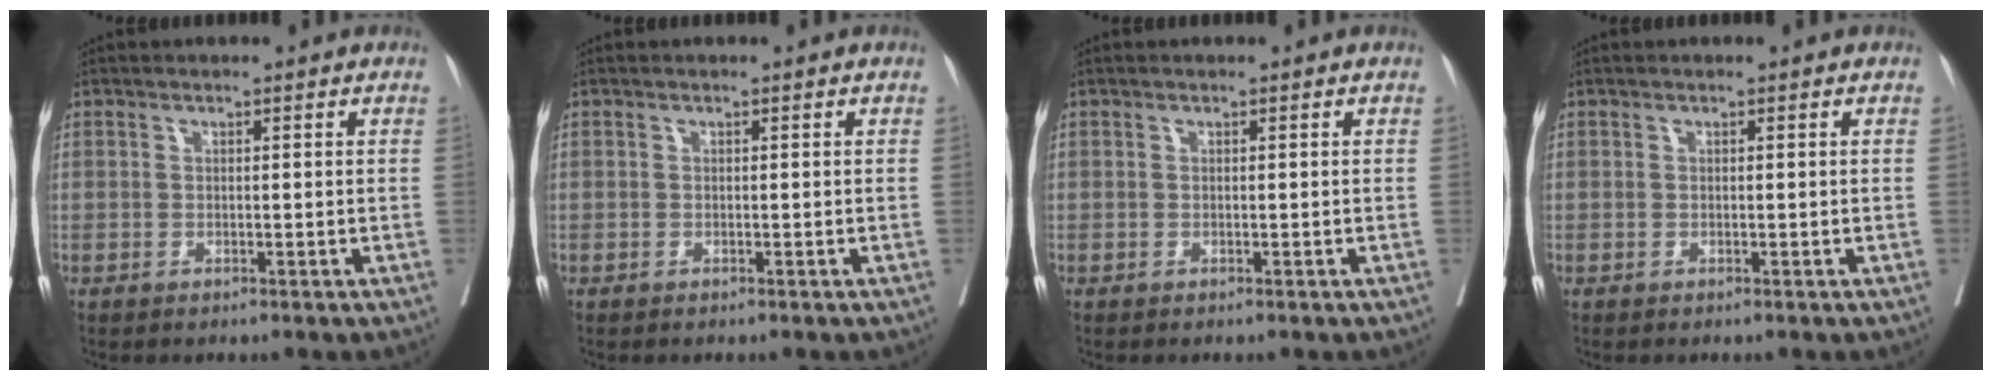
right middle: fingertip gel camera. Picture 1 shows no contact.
{"total": 0.0}
{"total": 0.0}
{"total": 0.0}